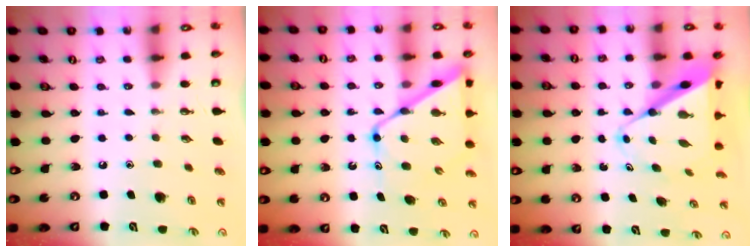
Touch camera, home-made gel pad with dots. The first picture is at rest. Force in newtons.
{"total": 14.0, "press": 14.0, "slide": 0.9}
{"total": 11.5, "press": 11.5, "slide": 0.7}